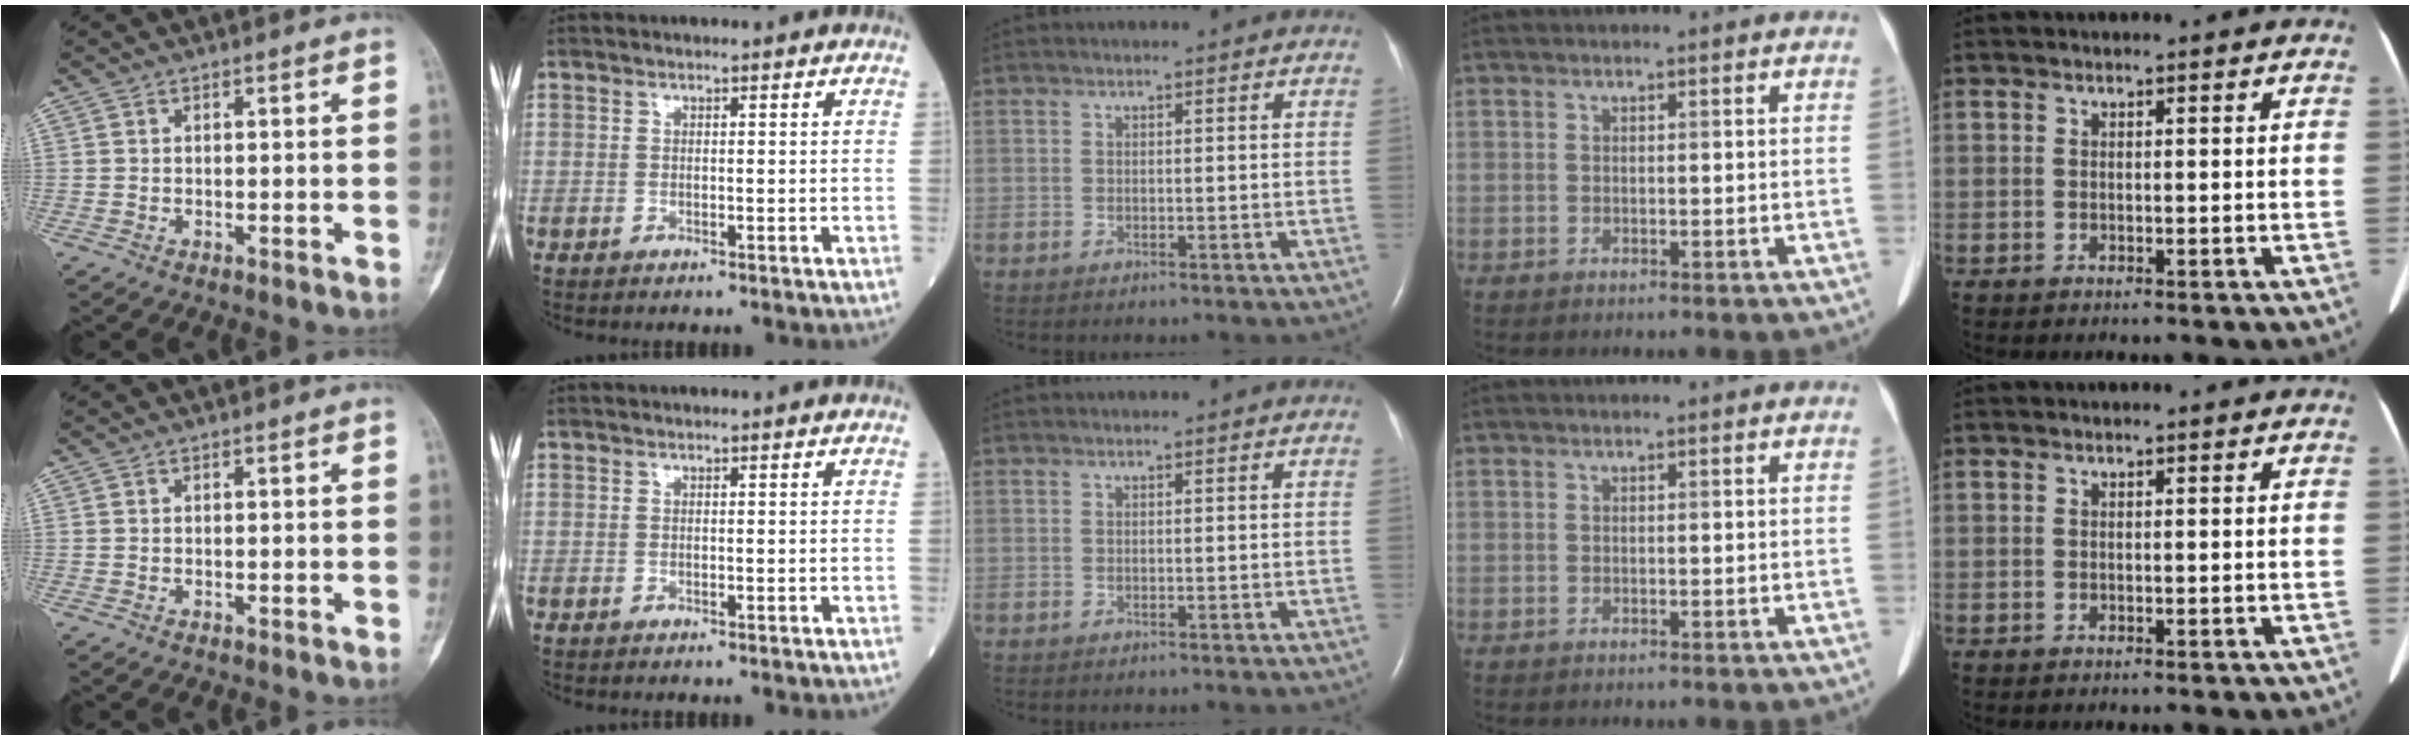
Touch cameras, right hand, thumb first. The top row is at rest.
{}